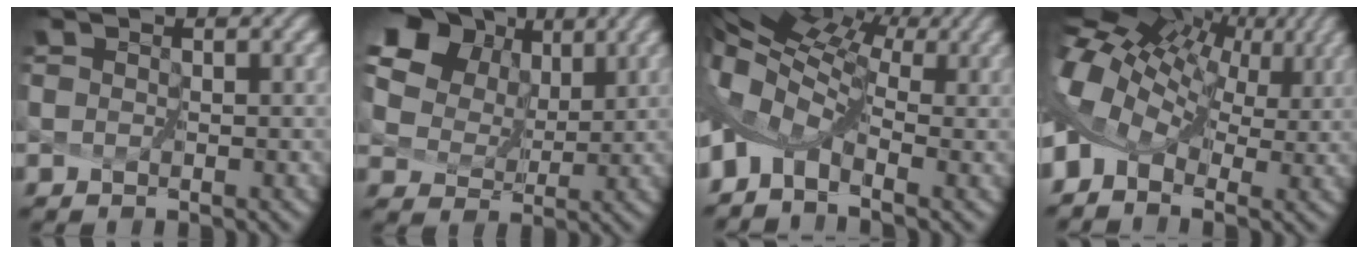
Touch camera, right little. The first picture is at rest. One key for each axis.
{"total": 14.4, "fx": 8.2, "fy": 9.8, "fz": 6.8, "tx": -0.184, "ty": 0.032, "tz": 0.181}
{"total": 8.8, "fx": 1.6, "fy": 4.6, "fz": 7.3, "tx": -0.164, "ty": 0.011, "tz": 0.027}
{"total": 9.7, "fx": 1.3, "fy": 6.5, "fz": 7.2, "tx": -0.158, "ty": 0.010, "tz": 0.022}